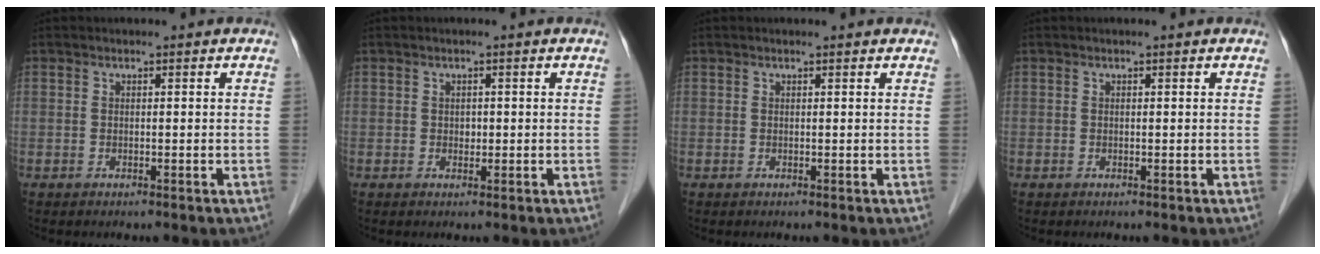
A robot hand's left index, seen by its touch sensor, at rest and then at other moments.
{"total": 0.8, "force": [0.0, 0.7, 0.5], "torque": [-0.008, 0.001, 0.000]}
{"total": 1.4, "force": [1.3, 0.1, 0.4], "torque": [-0.015, 0.005, 0.011]}
{"total": 0.0}